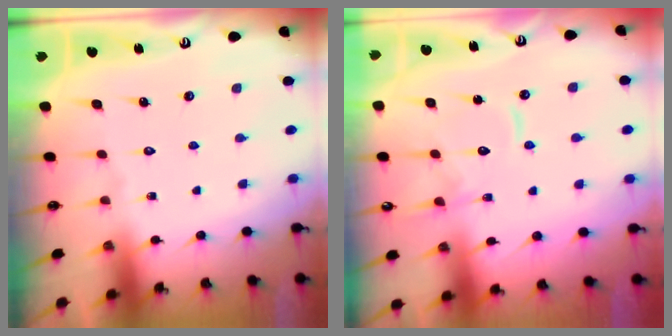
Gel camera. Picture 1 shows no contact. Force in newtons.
{"total": 11.9, "press": 11.8, "slide": 1.1}